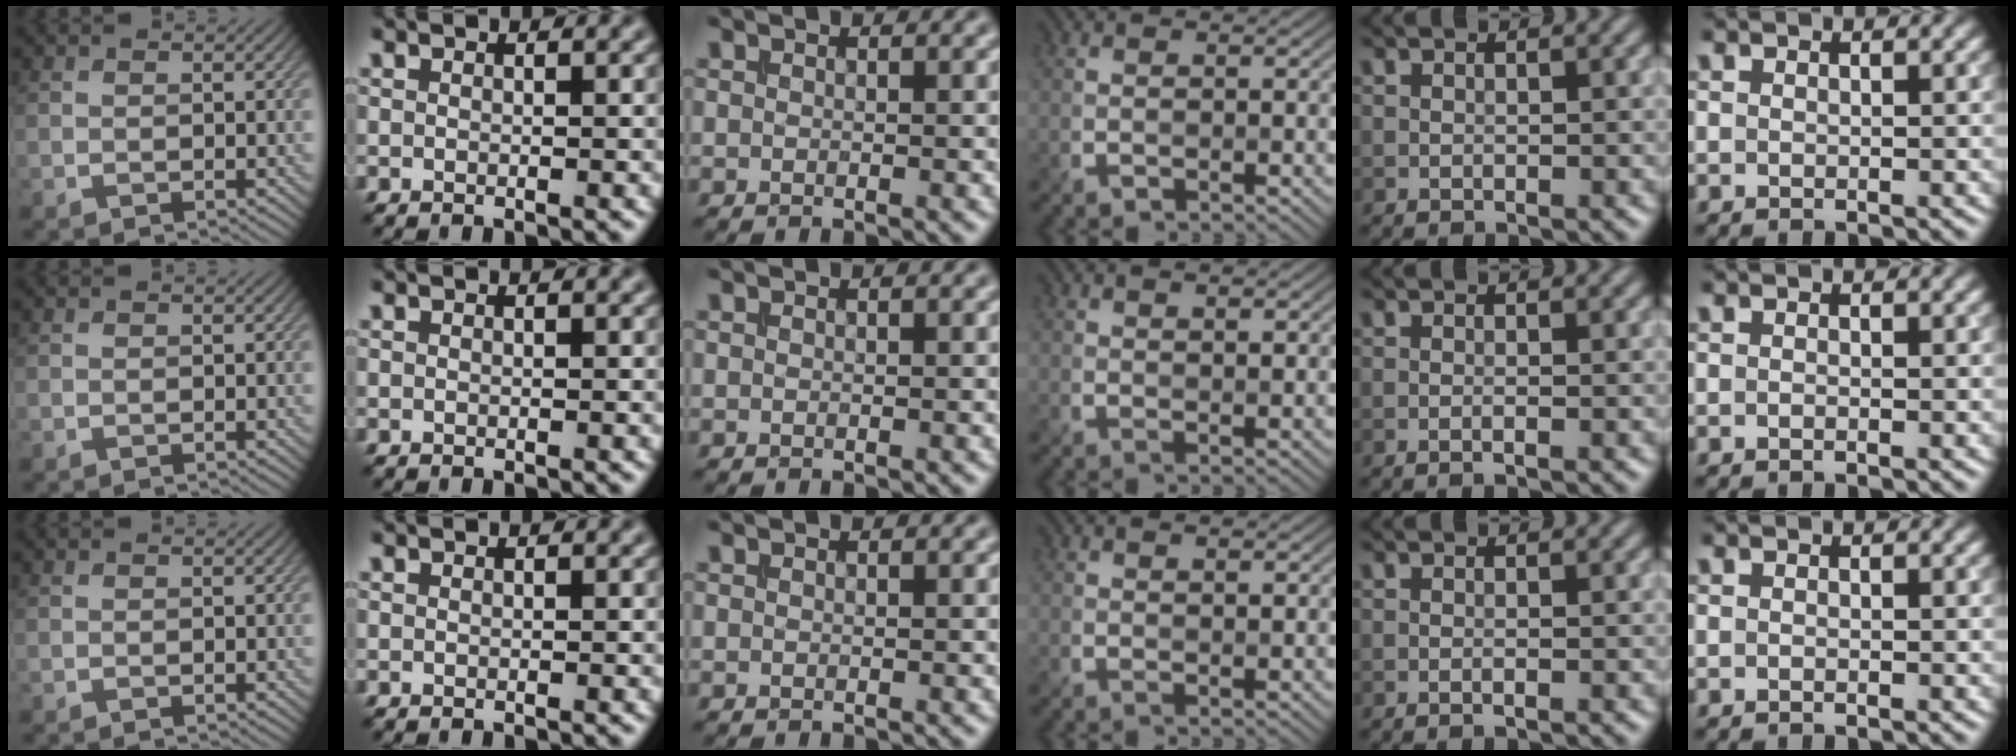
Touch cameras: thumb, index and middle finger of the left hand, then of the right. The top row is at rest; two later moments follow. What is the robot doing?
{"motion": "insert", "object": "bucket"}